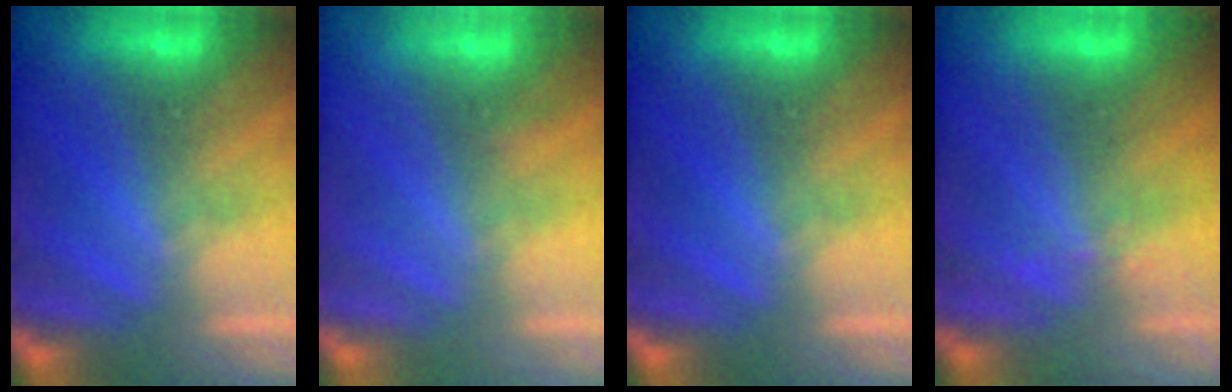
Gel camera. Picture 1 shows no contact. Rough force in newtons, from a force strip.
{"total": 2.3}
{"total": 0.0}
{"total": 2.1}